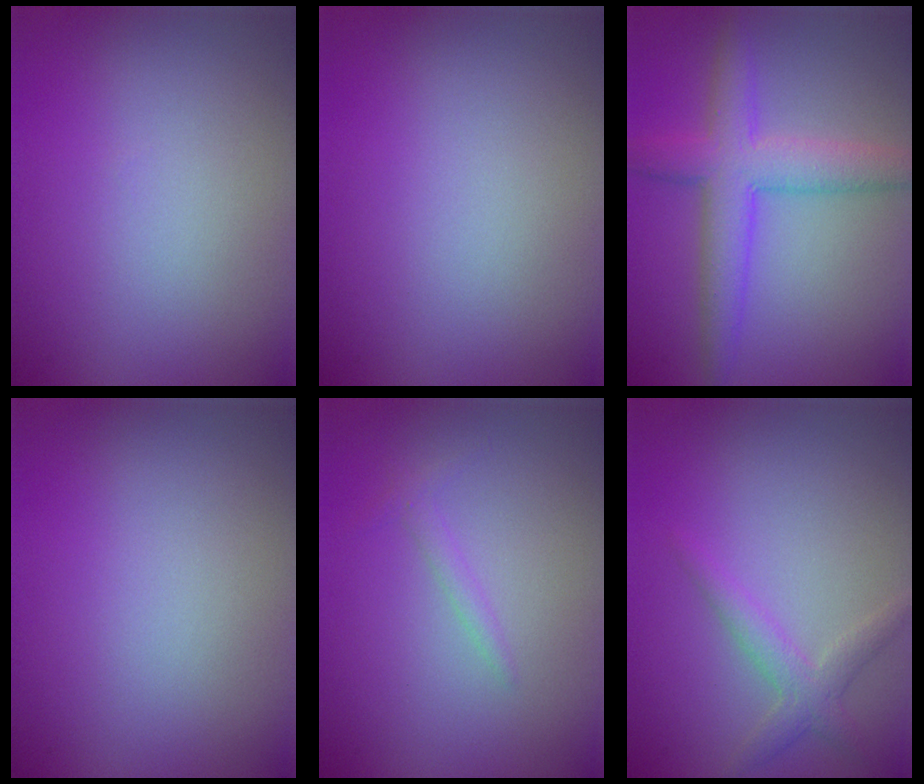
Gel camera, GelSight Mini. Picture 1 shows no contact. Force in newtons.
{"total": 0.0}
{"total": 5.4, "press": 5.4, "slide": 0.1}
{"total": 0.0}
{"total": 0.9, "press": 0.9, "slide": 0.1}
{"total": 2.2, "press": 2.2, "slide": 0.1}